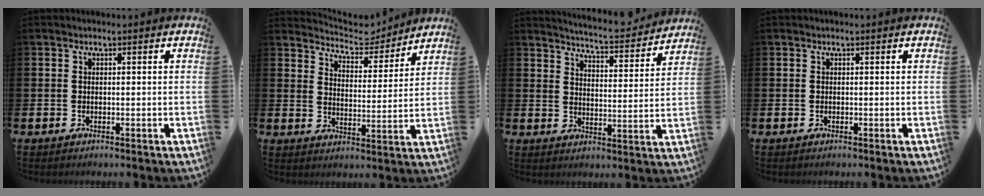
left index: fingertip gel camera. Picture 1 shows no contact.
{"total": 5.7, "force": [5.4, 1.5, 0.5], "torque": [-0.026, -0.045, 0.091]}
{"total": 5.7, "force": [5.6, 0.2, 0.9], "torque": [-0.028, -0.046, 0.094]}
{"total": 0.0}